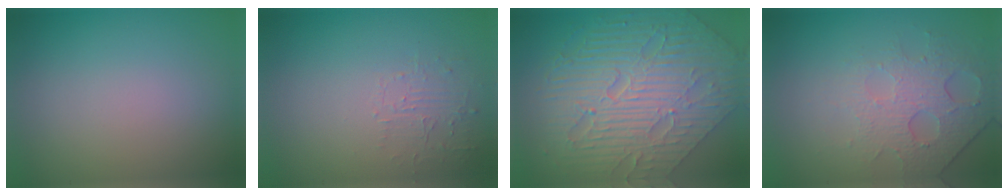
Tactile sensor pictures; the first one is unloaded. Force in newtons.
{"total": 1.5, "press": 0.1, "slide": 1.5}
{"total": 10.5, "press": 7.2, "slide": 7.7}
{"total": 4.8, "press": 3.2, "slide": 3.6}